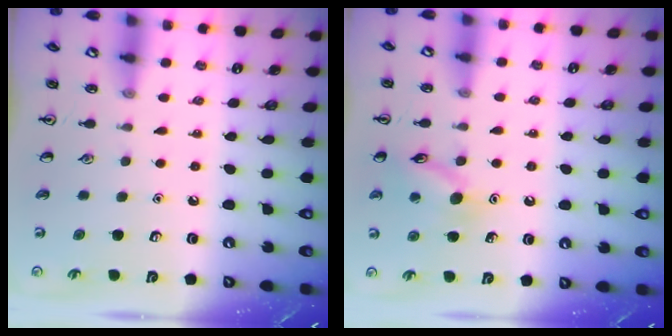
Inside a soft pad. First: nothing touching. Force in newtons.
{"total": 11.1, "press": 11.1, "slide": 1.0}